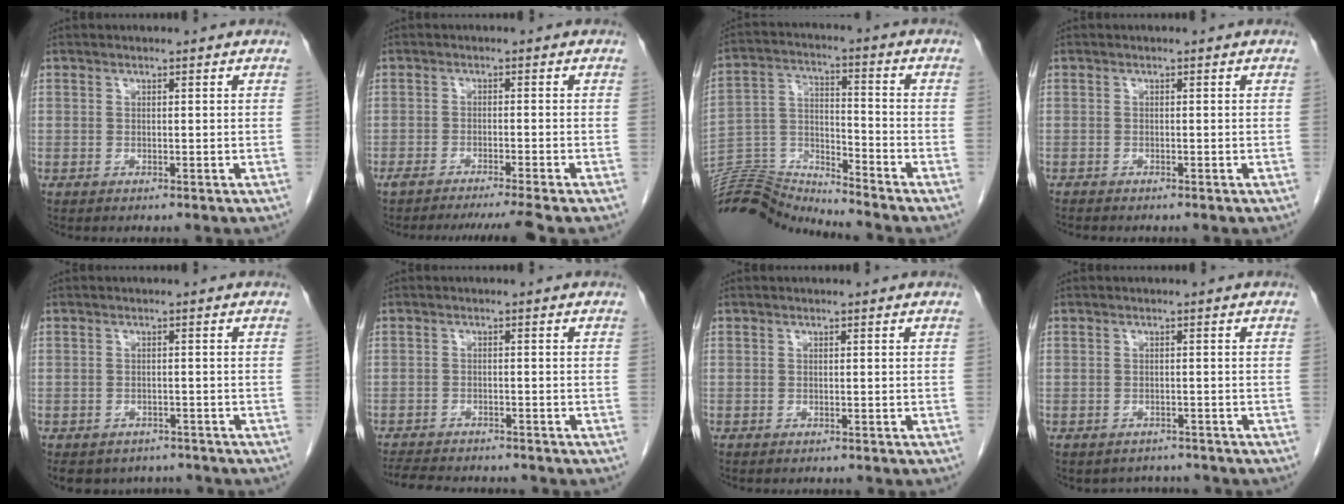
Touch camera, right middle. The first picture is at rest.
{"total": 7.2, "force": [-6.2, -1.5, 3.2], "torque": [-0.029, -0.011, -0.094]}
{"total": 13.0, "force": [-12.9, -1.3, 0.1], "torque": [-0.008, 0.040, -0.244]}
{"total": 1.0, "force": [-0.9, 0.2, 0.3], "torque": [-0.011, -0.002, -0.017]}
{"total": 8.0, "force": [-6.8, 4.1, 1.0], "torque": [-0.016, 0.005, -0.080]}
{"total": 9.5, "force": [-8.6, 2.2, 3.3], "torque": [-0.066, -0.008, -0.121]}
{"total": 0.9, "force": [-0.9, 0.0, 0.1], "torque": [-0.008, -0.003, -0.011]}
{"total": 2.8, "force": [-2.4, 1.1, -0.7], "torque": [0.007, 0.007, -0.035]}